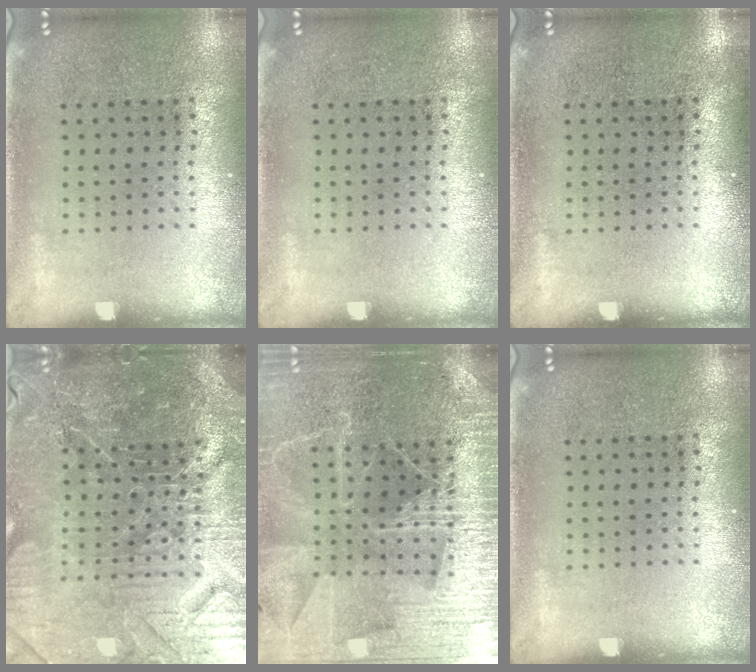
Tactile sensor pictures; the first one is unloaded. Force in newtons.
{"total": 0.0}
{"total": 0.0}
{"total": 5.9, "press": 5.4, "slide": 2.2}
{"total": 4.7, "press": 4.3, "slide": 1.9}
{"total": 0.0}